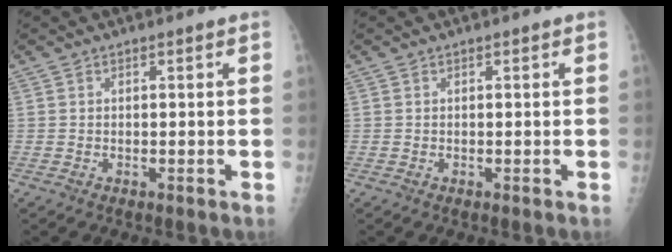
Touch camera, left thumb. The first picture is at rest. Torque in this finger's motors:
{"motor_torque": [0.00, 0.00, -0.09, 0.06, 0.00]}